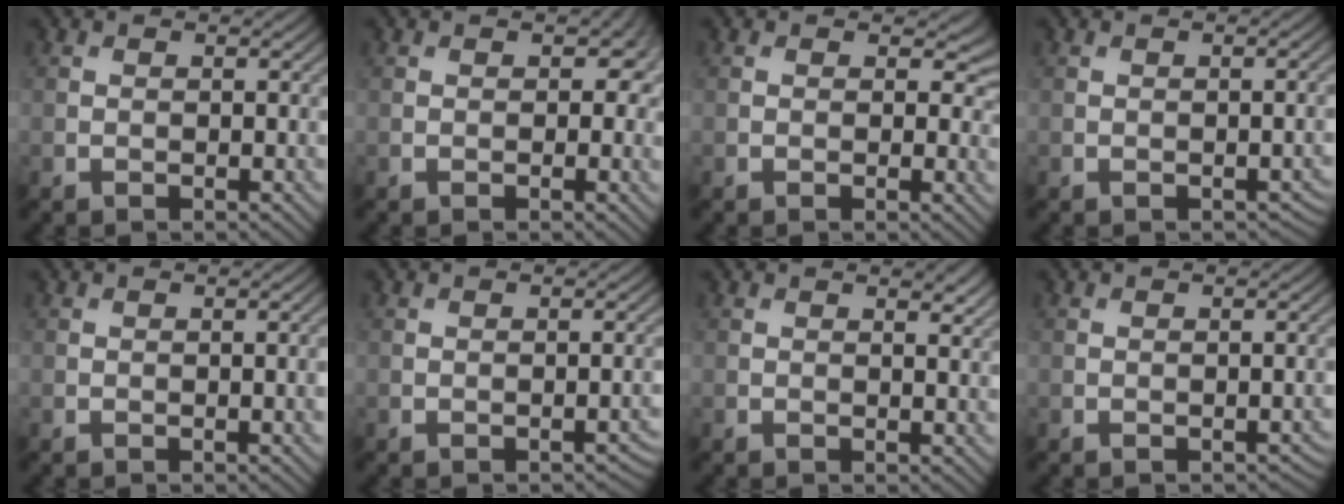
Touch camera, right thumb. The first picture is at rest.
{"total": 2.4, "force": [0.3, 1.9, 1.5], "torque": [-0.018, -0.007, 0.003]}
{"total": 2.1, "force": [0.6, 1.6, 1.3], "torque": [-0.021, -0.007, 0.000]}
{"total": 1.1, "force": [-0.4, 0.5, 0.9], "torque": [-0.011, -0.005, -0.002]}
{"total": 1.4, "force": [-0.1, 0.2, 1.4], "torque": [-0.018, 0.000, -0.001]}
{"total": 1.1, "force": [-0.6, 0.3, 0.9], "torque": [-0.010, 0.001, -0.007]}
{"total": 1.5, "force": [1.0, 0.3, 1.0], "torque": [-0.014, -0.005, 0.017]}
{"total": 0.8, "force": [-0.4, 0.3, 0.6], "torque": [-0.007, -0.004, -0.004]}